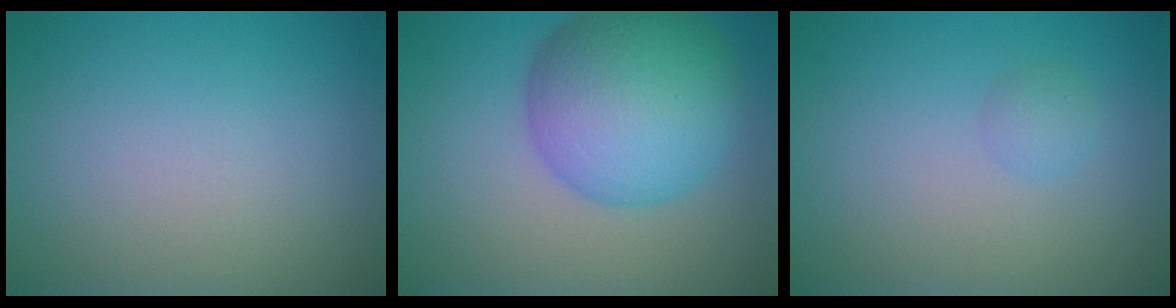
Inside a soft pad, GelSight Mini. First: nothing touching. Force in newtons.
{"total": 9.9, "press": 9.9, "slide": 0.2}
{"total": 1.0, "press": 1.0, "slide": 0.0}